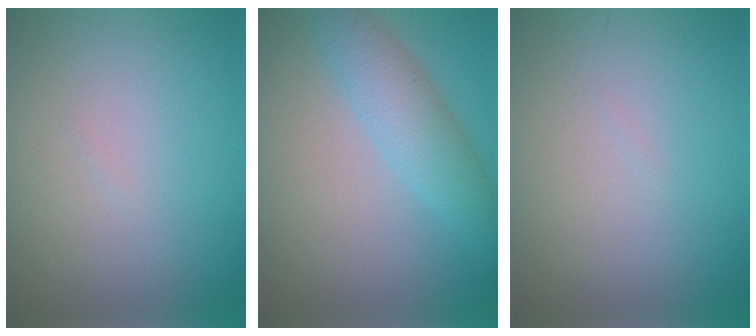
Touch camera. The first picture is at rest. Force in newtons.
{"total": 4.3, "press": 4.3, "slide": 0.1}
{"total": 0.0}